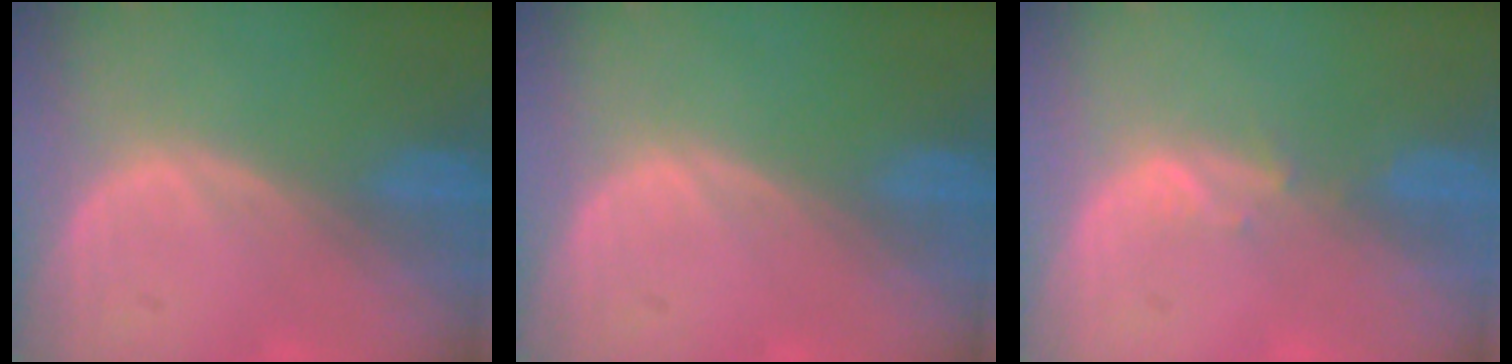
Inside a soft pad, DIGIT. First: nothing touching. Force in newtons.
{"total": 0.0}
{"total": 1.4, "press": 1.2, "slide": 0.6}